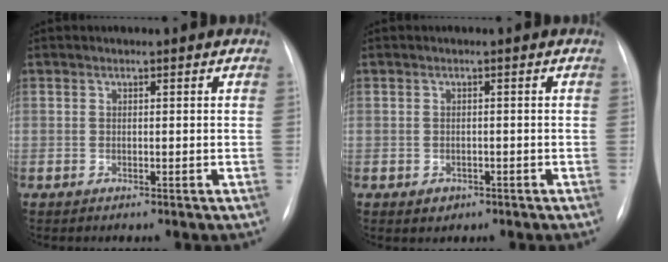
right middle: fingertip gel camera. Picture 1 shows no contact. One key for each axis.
{"total": 1.5, "fx": -0.8, "fy": 1.2, "fz": 0.4, "tx": -0.008, "ty": 0.001, "tz": -0.004}